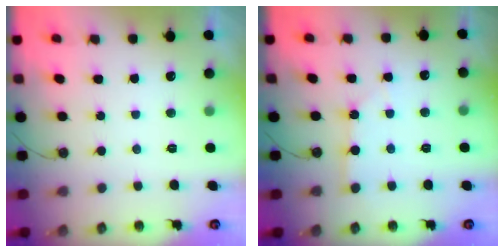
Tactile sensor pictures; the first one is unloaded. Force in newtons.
{"total": 2.1, "press": 2.1, "slide": 0.3}